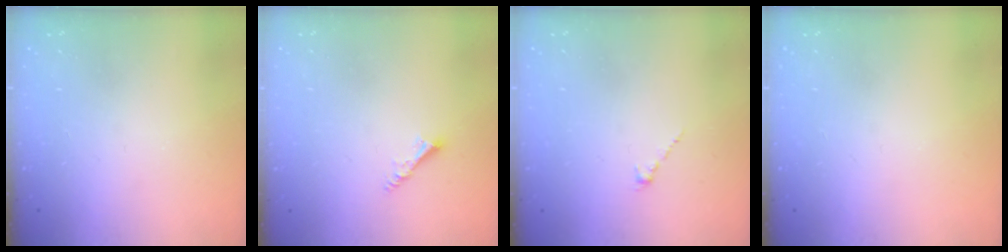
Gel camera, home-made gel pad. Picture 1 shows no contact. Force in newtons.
{"total": 3.9, "press": 3.9, "slide": 0.5}
{"total": 0.0}
{"total": 0.0}